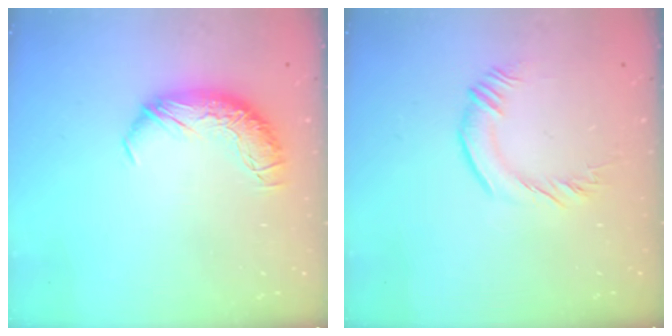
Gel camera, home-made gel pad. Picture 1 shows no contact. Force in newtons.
{"total": 0.9, "press": 0.6, "slide": 0.7}